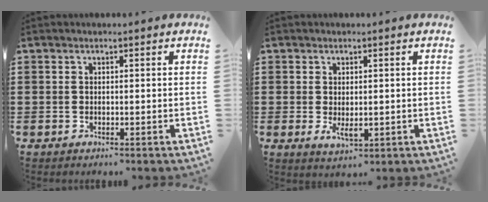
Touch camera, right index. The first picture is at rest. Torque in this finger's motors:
{"motor_torque": [2.14, 0.00, 0.26, 0.07]}